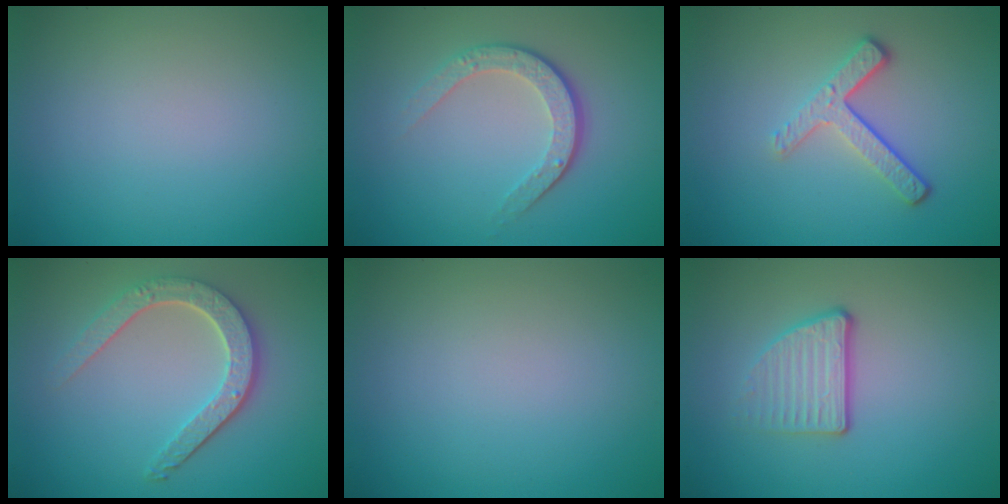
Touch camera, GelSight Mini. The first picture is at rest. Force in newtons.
{"total": 3.6, "press": 2.7, "slide": 2.5}
{"total": 3.4, "press": 2.5, "slide": 2.2}
{"total": 4.5, "press": 3.6, "slide": 2.7}
{"total": 0.0}
{"total": 3.0, "press": 2.3, "slide": 1.9}